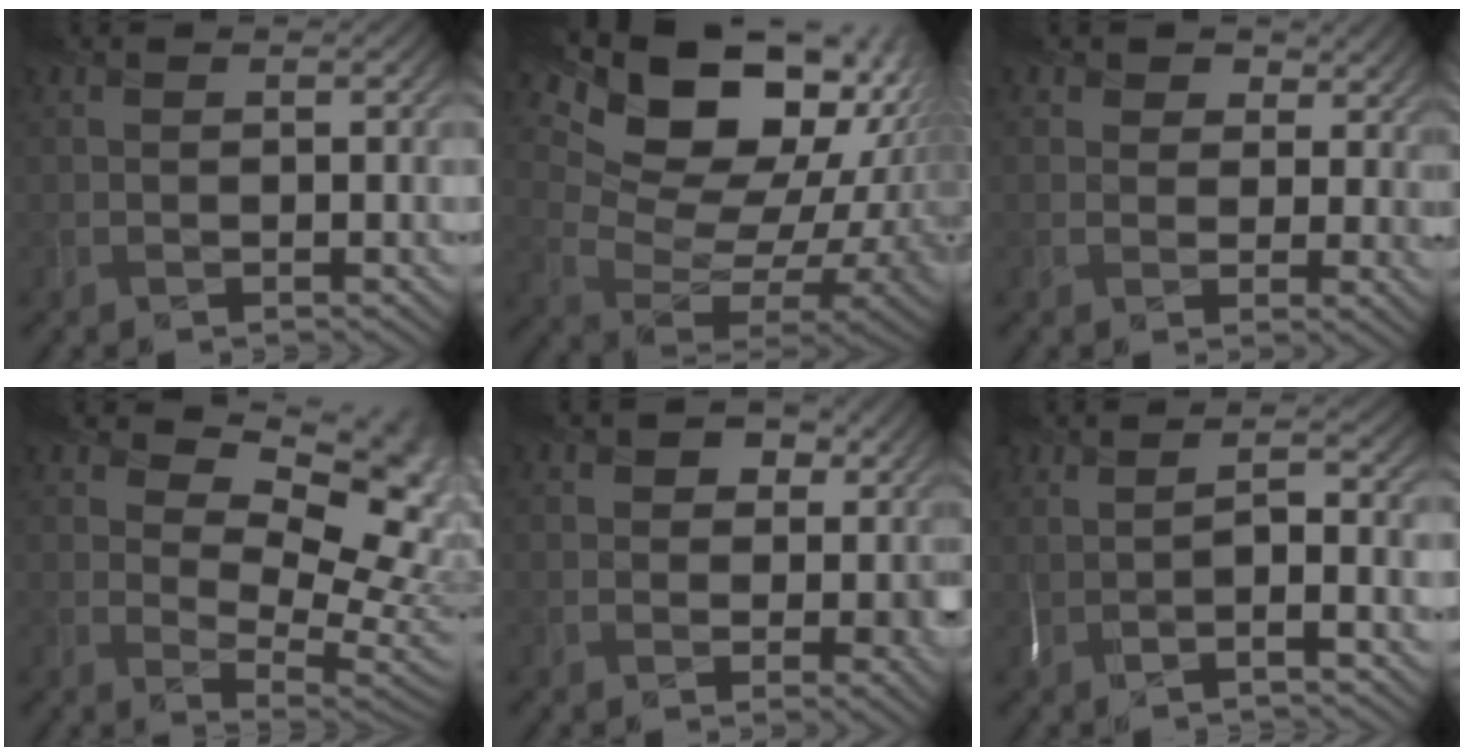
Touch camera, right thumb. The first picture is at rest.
{"total": 21.7, "force": [10.8, 13.0, 13.6], "torque": [-0.233, 0.039, 0.194]}
{"total": 5.7, "force": [2.8, 4.3, 2.6], "torque": [-0.060, -0.002, 0.041]}
{"total": 12.3, "force": [4.1, 7.2, 9.0], "torque": [-0.102, -0.002, 0.068]}
{"total": 5.7, "force": [0.9, 4.6, 3.1], "torque": [-0.034, -0.002, 0.010]}
{"total": 2.8, "force": [-1.5, 0.6, 2.3], "torque": [-0.047, -0.005, -0.033]}